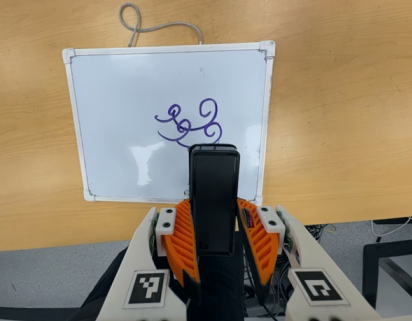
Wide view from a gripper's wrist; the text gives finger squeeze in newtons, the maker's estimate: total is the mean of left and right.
{"total": 4.3, "left": 3.0, "right": 5.5}